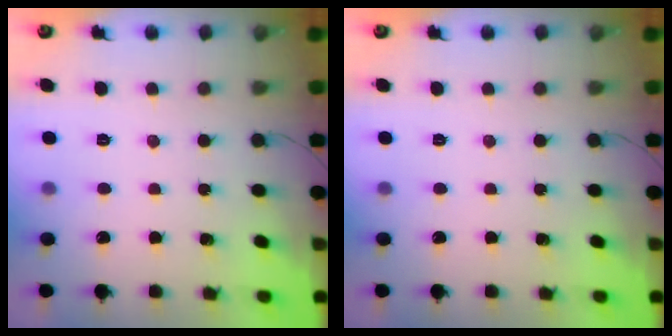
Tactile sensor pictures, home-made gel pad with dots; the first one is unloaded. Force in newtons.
{"total": 0.0}